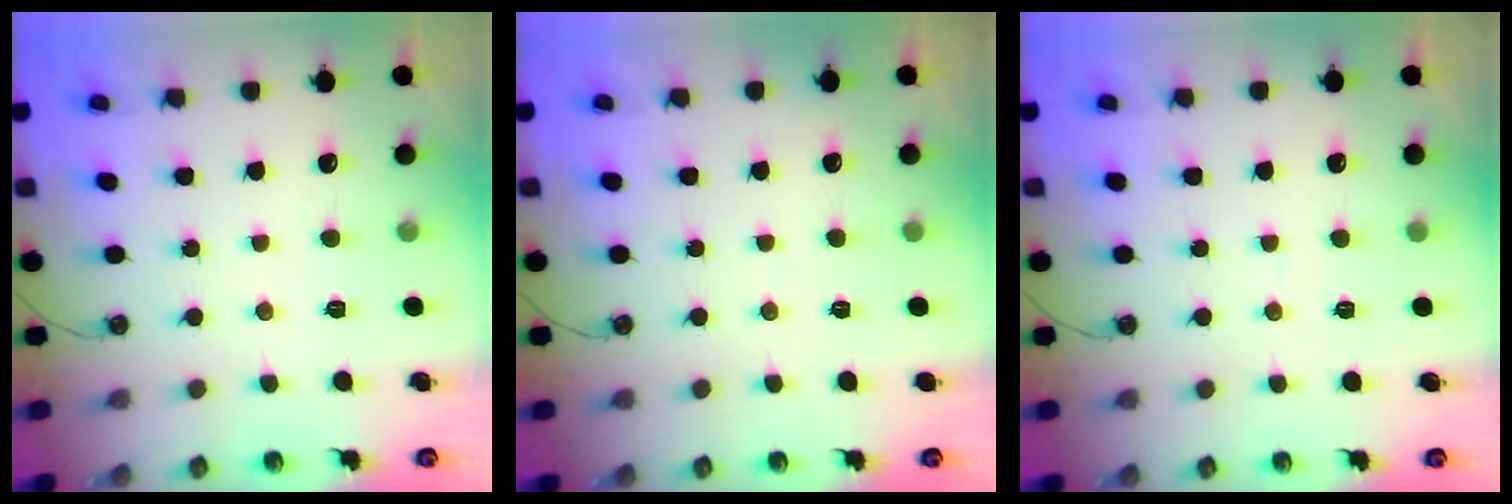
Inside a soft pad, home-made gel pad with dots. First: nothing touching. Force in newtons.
{"total": 1.2, "press": 1.2, "slide": 0.1}
{"total": 1.8, "press": 1.7, "slide": 0.1}